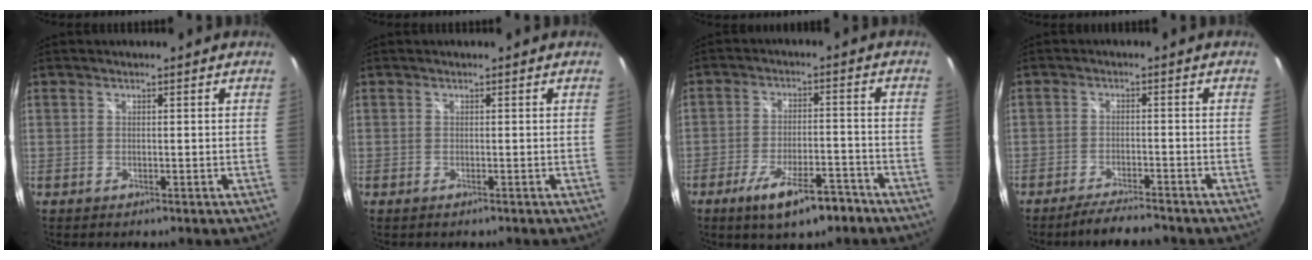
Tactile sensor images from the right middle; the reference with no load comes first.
{"total": 0.6, "force": [-0.4, -0.1, 0.5], "torque": [-0.008, -0.001, -0.007]}
{"total": 10.7, "force": [-7.1, 3.1, 7.4], "torque": [-0.145, -0.012, -0.109]}
{"total": 6.6, "force": [-5.9, 0.6, 2.9], "torque": [-0.070, -0.009, -0.097]}